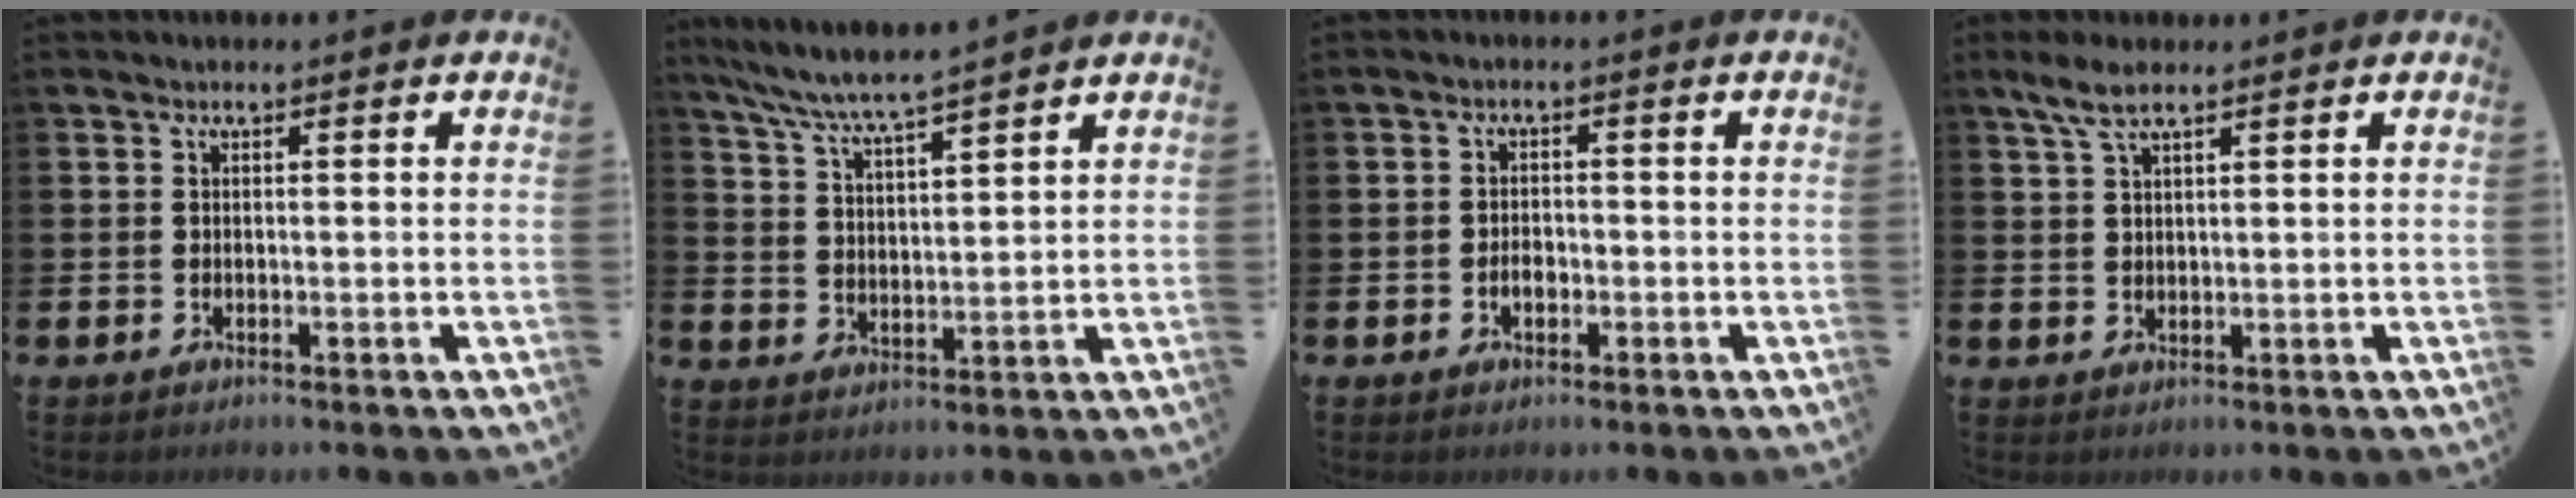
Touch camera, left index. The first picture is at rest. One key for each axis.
{"total": 6.4, "fx": 6.2, "fy": -0.3, "fz": 1.7, "tx": -0.054, "ty": -0.034, "tz": 0.109}
{"total": 2.0, "fx": -0.6, "fy": 1.3, "fz": 1.4, "tx": -0.012, "ty": -0.002, "tz": -0.017}
{"total": 4.2, "fx": 2.9, "fy": 1.2, "fz": 2.7, "tx": -0.052, "ty": -0.002, "tz": 0.051}